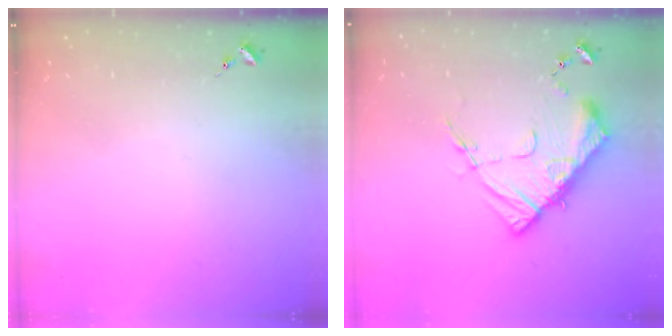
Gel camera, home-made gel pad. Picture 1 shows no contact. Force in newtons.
{"total": 14.8, "press": 14.7, "slide": 1.4}